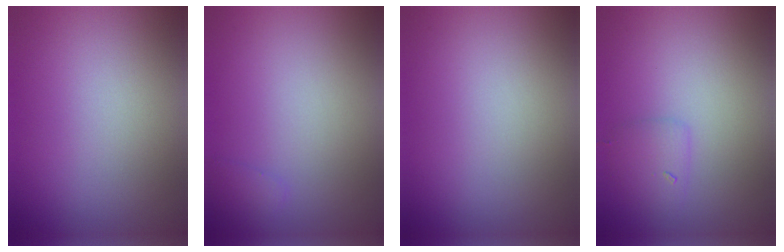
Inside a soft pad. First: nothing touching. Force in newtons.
{"total": 0.8, "press": 0.8, "slide": 0.0}
{"total": 0.0}
{"total": 1.5, "press": 1.5, "slide": 0.1}